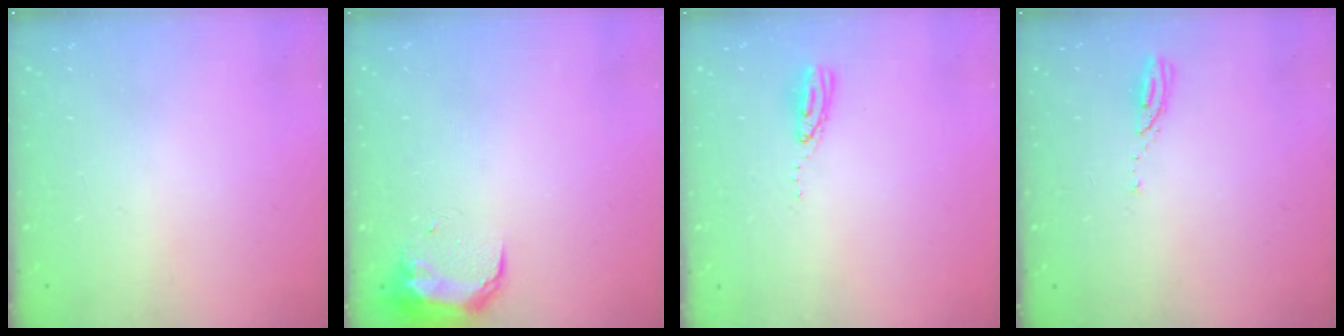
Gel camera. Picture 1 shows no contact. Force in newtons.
{"total": 8.7, "press": 8.7, "slide": 0.6}
{"total": 5.0, "press": 5.0, "slide": 0.5}
{"total": 3.0, "press": 2.9, "slide": 0.3}